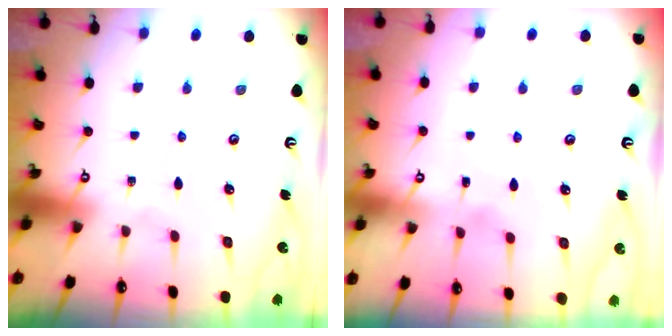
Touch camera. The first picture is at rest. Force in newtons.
{"total": 2.2, "press": 2.1, "slide": 0.3}